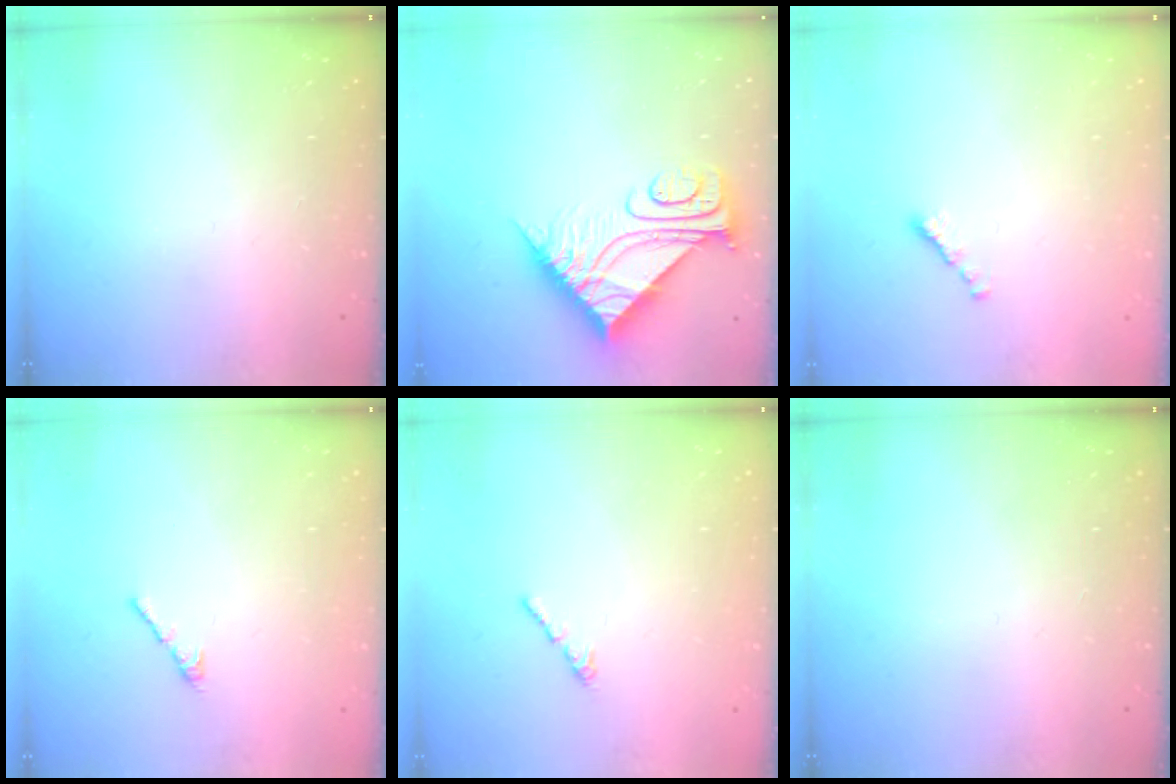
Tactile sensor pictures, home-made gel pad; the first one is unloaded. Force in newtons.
{"total": 9.9, "press": 9.9, "slide": 0.9}
{"total": 1.5, "press": 1.4, "slide": 0.5}
{"total": 2.7, "press": 2.6, "slide": 0.7}
{"total": 0.7, "press": 0.6, "slide": 0.4}
{"total": 0.0}